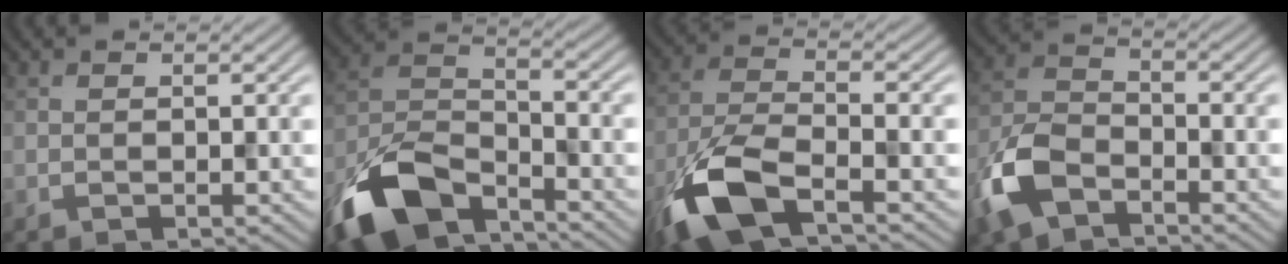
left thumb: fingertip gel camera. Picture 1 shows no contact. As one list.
[{"total": 13.0, "force": [-9.0, 5.5, 7.6], "torque": [-0.166, -0.009, -0.191]}, {"total": 10.4, "force": [-6.0, 3.5, 7.7], "torque": [-0.171, -0.011, -0.134]}, {"total": 8.0, "force": [-4.8, 4.2, 4.9], "torque": [-0.119, -0.003, -0.112]}]